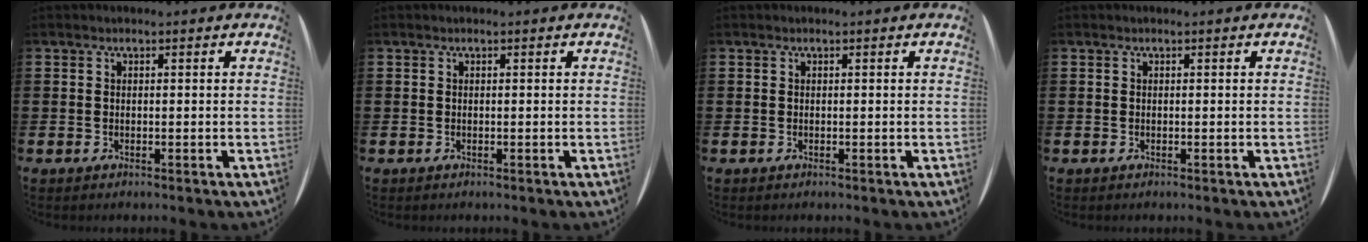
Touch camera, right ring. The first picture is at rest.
{"total": 0.0}
{"total": 0.0}
{"total": 0.0}